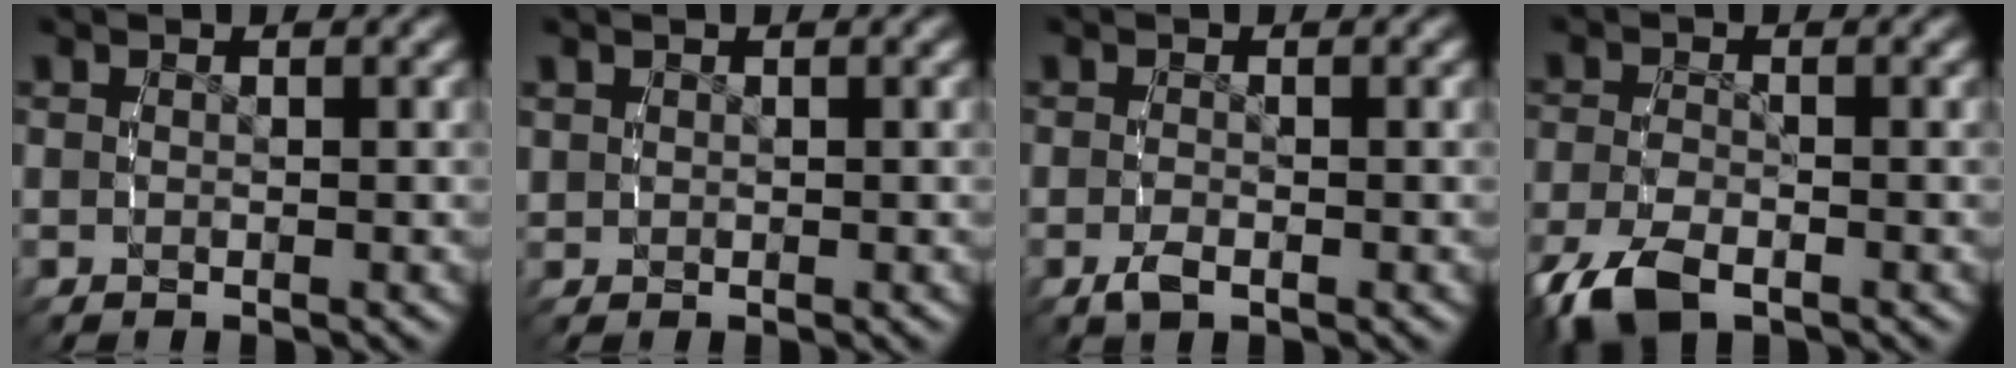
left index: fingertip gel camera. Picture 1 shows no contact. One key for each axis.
{"total": 0.5, "fx": 0.4, "fy": 0.2, "fz": -0.2, "tx": 0.002, "ty": -0.002, "tz": 0.010}
{"total": 0.8, "fx": -0.5, "fy": 0.1, "fz": 0.6, "tx": -0.019, "ty": 0.000, "tz": -0.011}
{"total": 3.5, "fx": -2.3, "fy": 1.4, "fz": 2.2, "tx": -0.057, "ty": -0.014, "tz": -0.034}